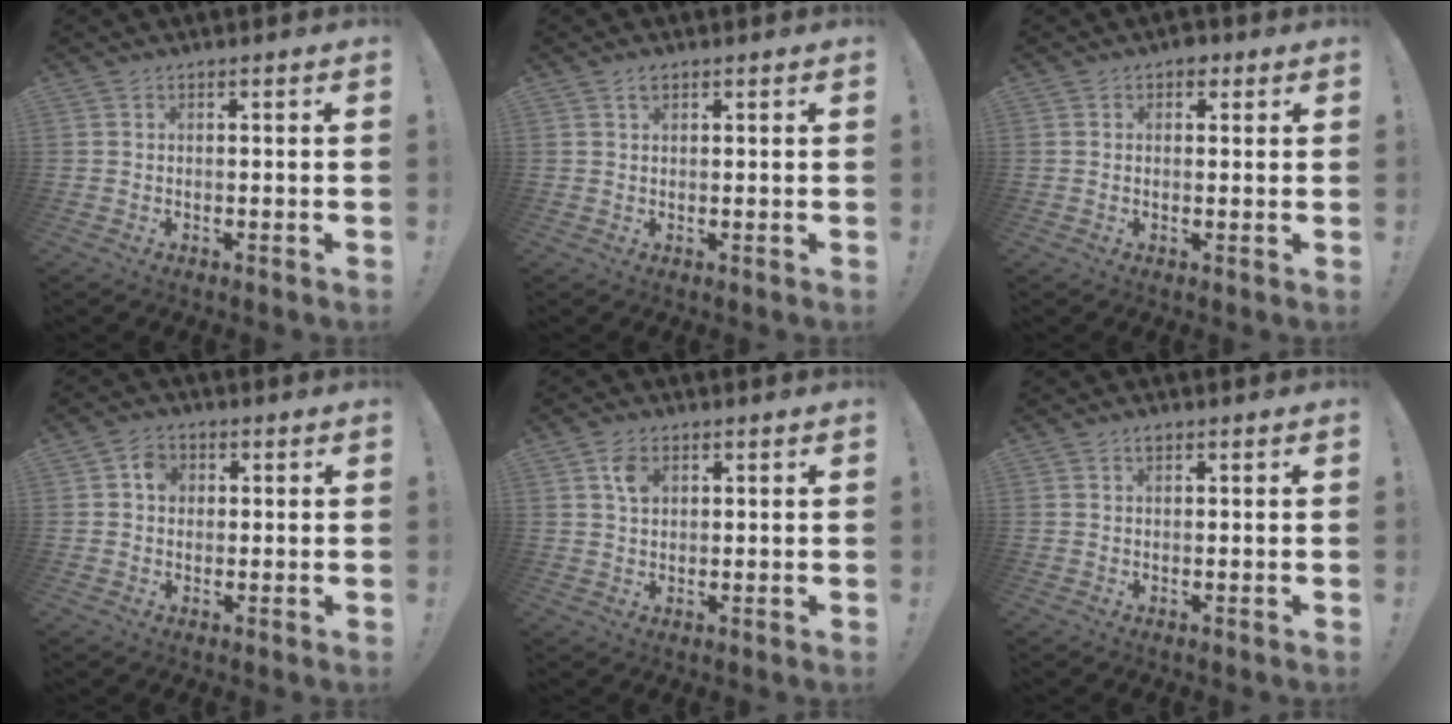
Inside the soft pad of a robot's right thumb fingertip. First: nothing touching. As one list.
[{"total": 1.1, "force": [0.8, 0.6, 0.6], "torque": [-0.013, 0.001, 0.014]}, {"total": 2.8, "force": [1.3, 1.9, 1.6], "torque": [-0.011, -0.005, 0.020]}, {"total": 4.3, "force": [0.6, 3.7, 2.2], "torque": [-0.027, 0.005, 0.009]}, {"total": 4.2, "force": [1.6, 3.0, 2.6], "torque": [-0.036, -0.001, 0.027]}, {"total": 0.8, "force": [0.5, 0.4, 0.4], "torque": [-0.010, 0.002, 0.009]}]